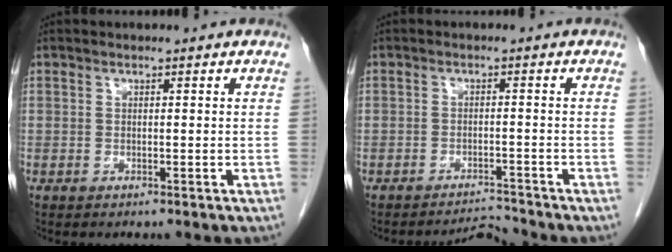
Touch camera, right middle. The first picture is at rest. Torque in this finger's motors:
{"motor_torque": [-1.35, -0.05, -0.54, -0.08]}